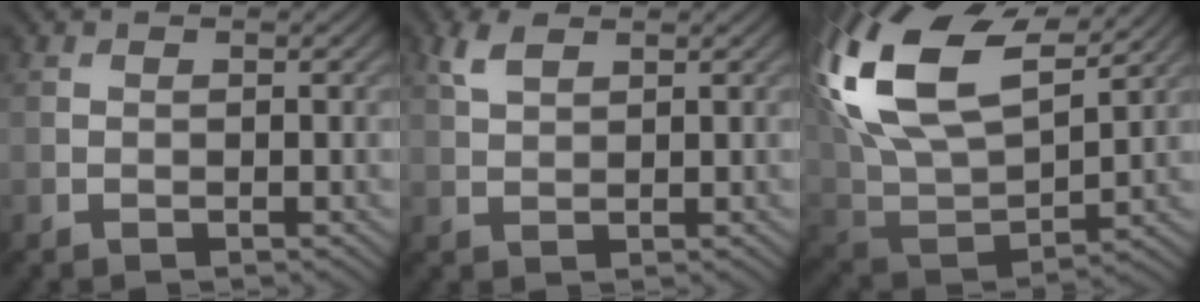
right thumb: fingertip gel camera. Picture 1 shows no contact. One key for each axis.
{"total": 2.8, "fx": 1.7, "fy": 1.2, "fz": 1.9, "tx": -0.048, "ty": 0.006, "tz": 0.036}
{"total": 18.0, "fx": 8.7, "fy": 9.2, "fz": 12.8, "tx": -0.322, "ty": 0.035, "tz": 0.166}